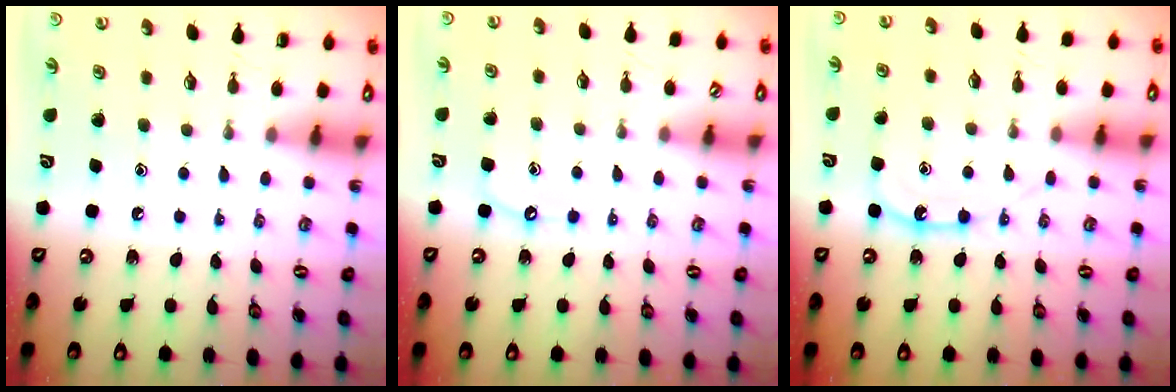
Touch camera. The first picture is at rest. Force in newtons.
{"total": 4.2, "press": 4.2, "slide": 0.5}
{"total": 10.5, "press": 10.4, "slide": 0.9}